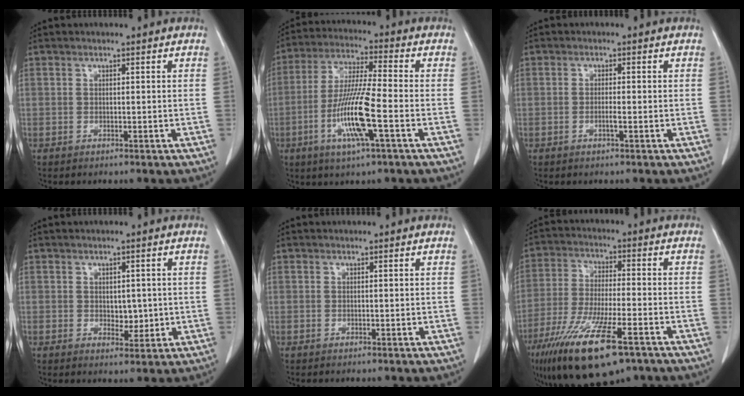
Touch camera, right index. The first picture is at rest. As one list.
[{"total": 12.1, "force": [-3.9, 0.4, 11.4], "torque": [-0.230, -0.012, -0.076]}, {"total": 1.4, "force": [-0.5, 0.0, 1.3], "torque": [-0.027, -0.001, -0.010]}, {"total": 3.1, "force": [0.0, 2.0, 2.4], "torque": [-0.030, -0.004, 0.008]}, {"total": 0.0}, {"total": 17.3, "force": [-10.8, 3.5, 13.0], "torque": [-0.247, -0.041, -0.183]}]